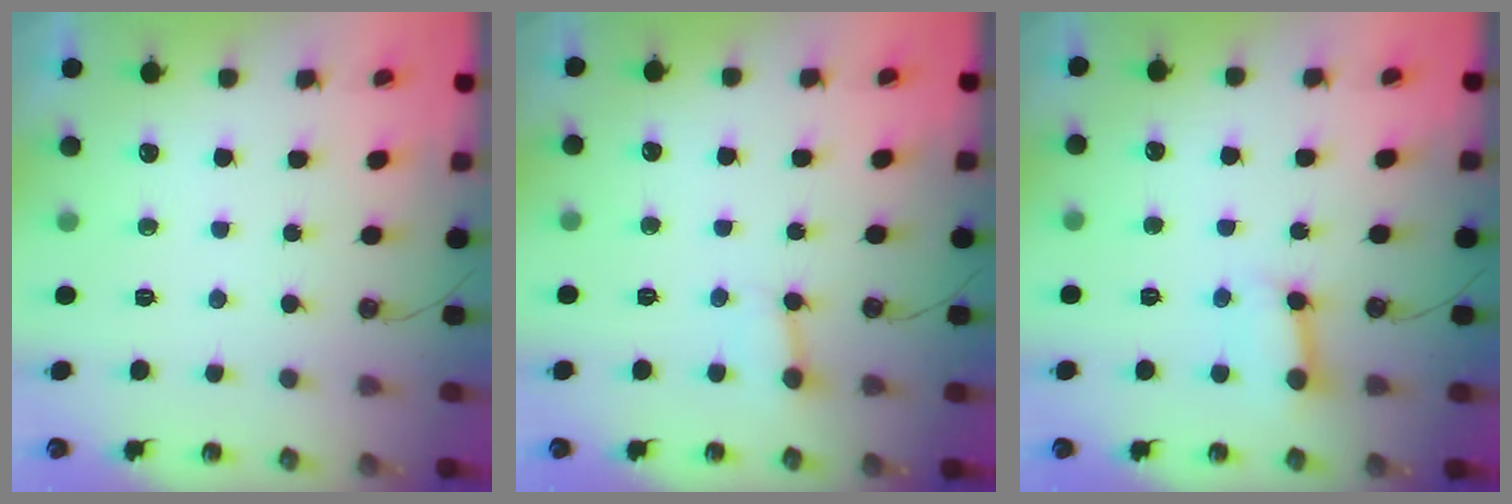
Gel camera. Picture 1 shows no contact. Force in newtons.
{"total": 2.5, "press": 2.5, "slide": 0.2}
{"total": 6.6, "press": 6.6, "slide": 0.2}